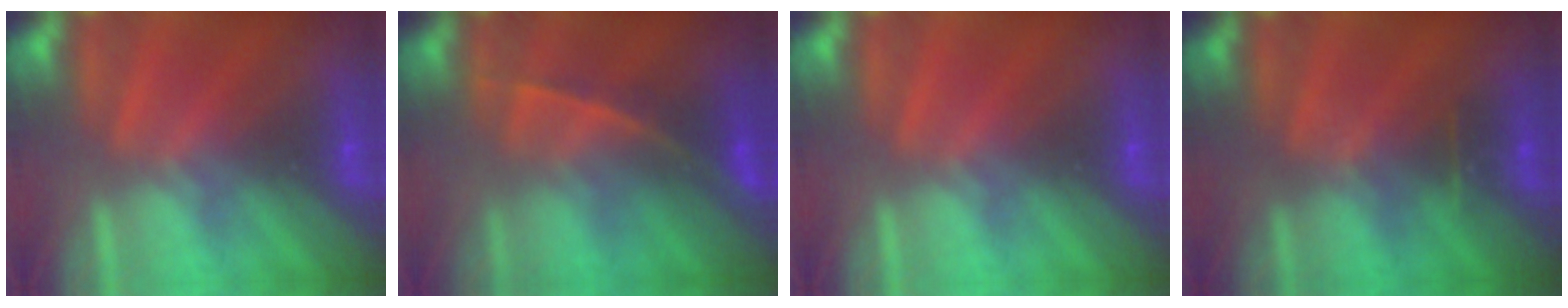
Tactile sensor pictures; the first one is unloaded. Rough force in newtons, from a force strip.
{"total": 2.4}
{"total": 0.0}
{"total": 2.8}